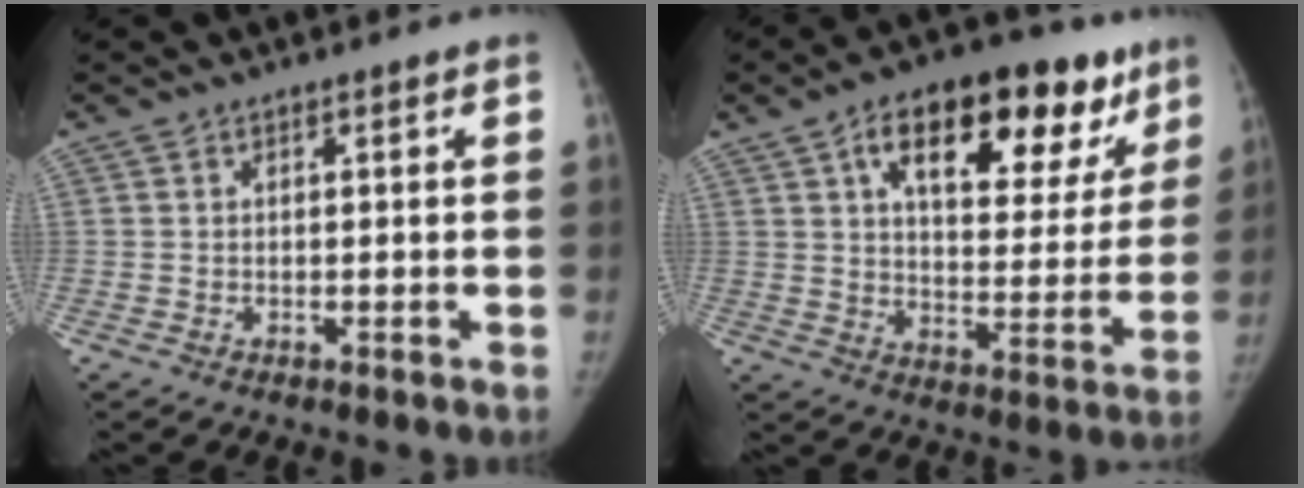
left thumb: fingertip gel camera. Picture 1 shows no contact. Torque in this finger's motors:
{"motor_torque": [0.26, 0.22, 1.37, -1.41, 0.10]}